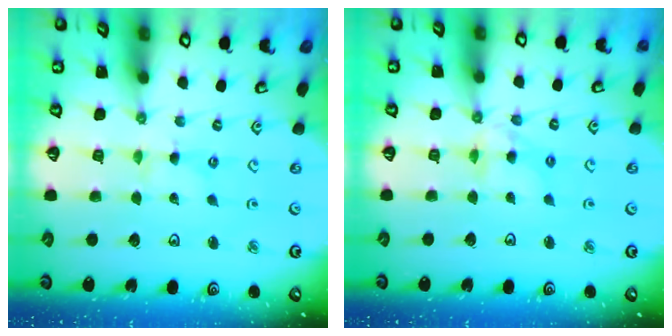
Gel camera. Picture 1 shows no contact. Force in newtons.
{"total": 6.8, "press": 6.8, "slide": 0.6}